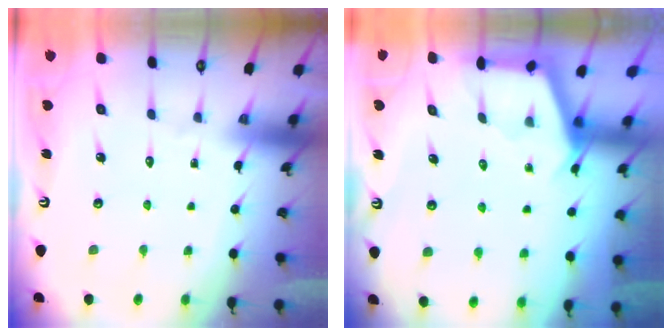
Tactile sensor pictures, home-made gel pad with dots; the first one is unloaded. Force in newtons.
{"total": 2.7, "press": 2.7, "slide": 0.3}